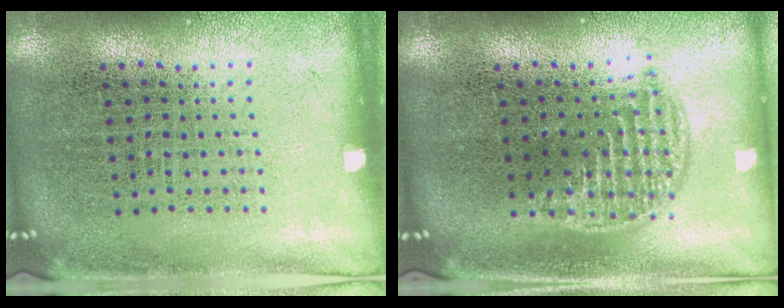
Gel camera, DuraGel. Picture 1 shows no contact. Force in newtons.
{"total": 1.2, "press": 1.1, "slide": 0.6}